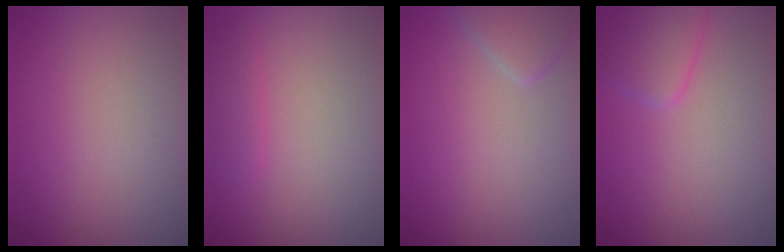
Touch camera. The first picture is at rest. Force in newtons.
{"total": 1.4, "press": 1.4, "slide": 0.1}
{"total": 2.1, "press": 2.1, "slide": 0.1}
{"total": 2.6, "press": 2.6, "slide": 0.2}